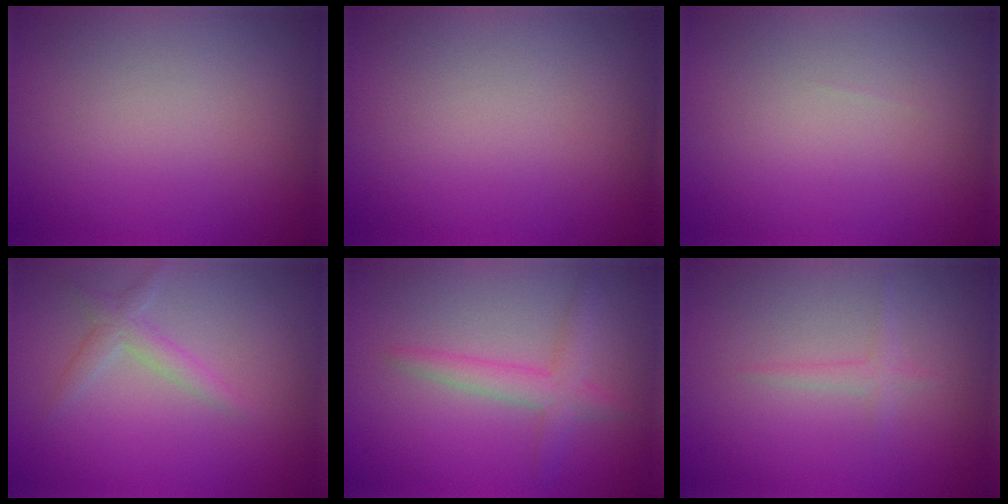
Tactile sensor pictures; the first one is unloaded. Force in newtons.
{"total": 0.0}
{"total": 0.0}
{"total": 1.8, "press": 1.8, "slide": 0.1}
{"total": 2.6, "press": 2.6, "slide": 0.1}
{"total": 1.1, "press": 1.1, "slide": 0.0}